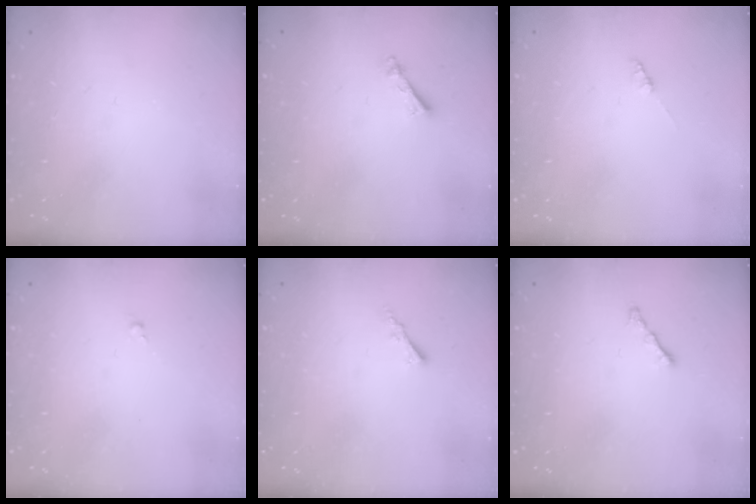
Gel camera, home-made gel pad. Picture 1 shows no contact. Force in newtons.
{"total": 3.3, "press": 3.3, "slide": 0.1}
{"total": 1.4, "press": 1.4, "slide": 0.2}
{"total": 0.0}
{"total": 1.7, "press": 1.6, "slide": 0.5}
{"total": 1.7, "press": 1.6, "slide": 0.6}